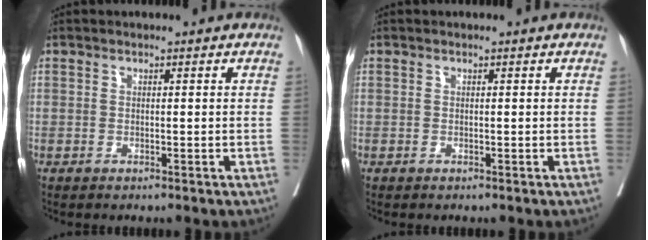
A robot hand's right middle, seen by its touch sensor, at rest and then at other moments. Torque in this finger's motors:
{"motor_torque": [0.00, 0.00, 0.00, 0.00]}